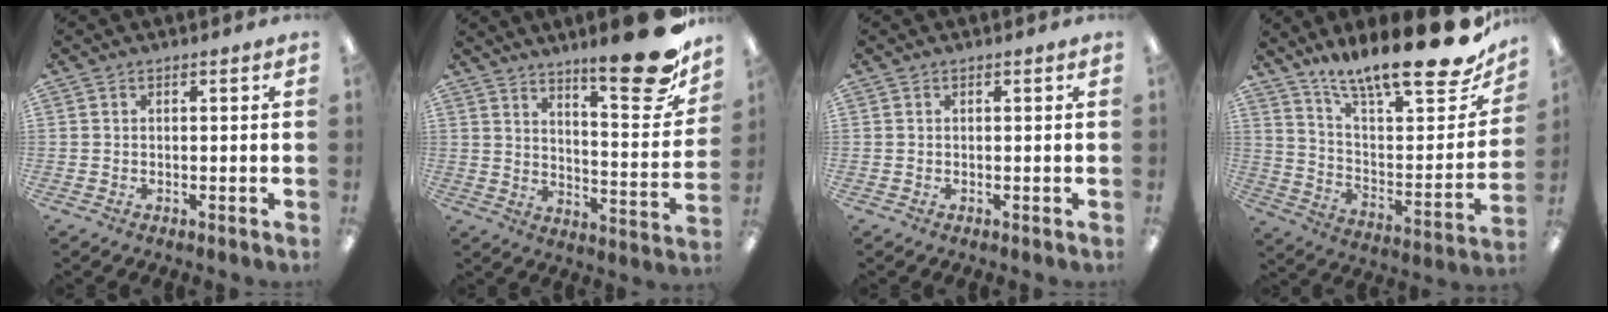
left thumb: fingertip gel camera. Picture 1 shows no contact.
{"total": 18.0, "force": [12.8, 4.6, 11.8], "torque": [-0.154, -0.096, 0.202]}
{"total": 0.0}
{"total": 20.2, "force": [16.0, 3.6, 11.8], "torque": [-0.174, -0.124, 0.259]}